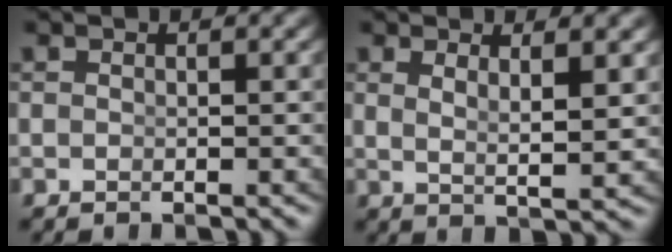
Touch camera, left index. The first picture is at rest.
{"total": 2.7, "force": [1.2, -0.2, 2.4], "torque": [-0.045, -0.017, 0.034]}